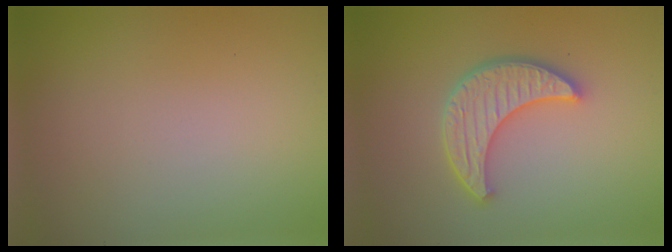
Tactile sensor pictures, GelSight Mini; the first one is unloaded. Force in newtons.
{"total": 4.7, "press": 4.1, "slide": 2.4}